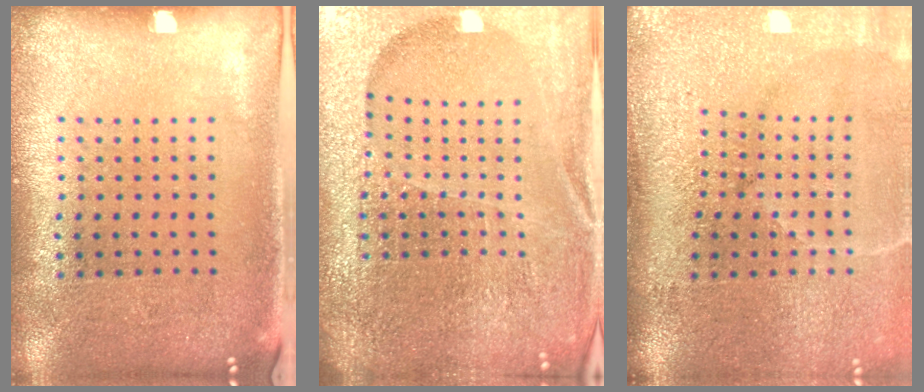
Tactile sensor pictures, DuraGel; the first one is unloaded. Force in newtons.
{"total": 6.3, "press": 5.5, "slide": 3.0}
{"total": 5.0, "press": 4.1, "slide": 2.9}